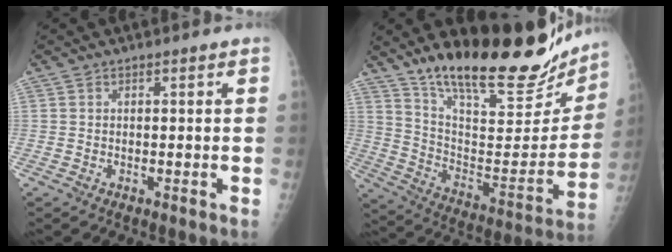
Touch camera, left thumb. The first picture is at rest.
{"total": 27.7, "force": [22.5, 7.5, 14.4], "torque": [-0.188, -0.116, 0.337]}